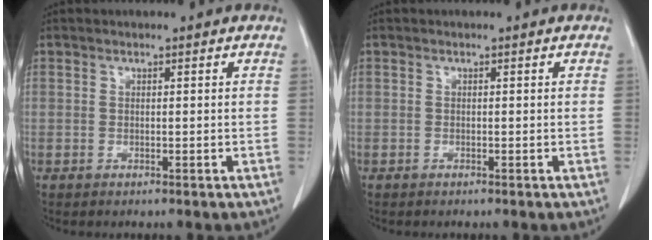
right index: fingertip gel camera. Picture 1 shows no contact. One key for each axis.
{"total": 0.0}